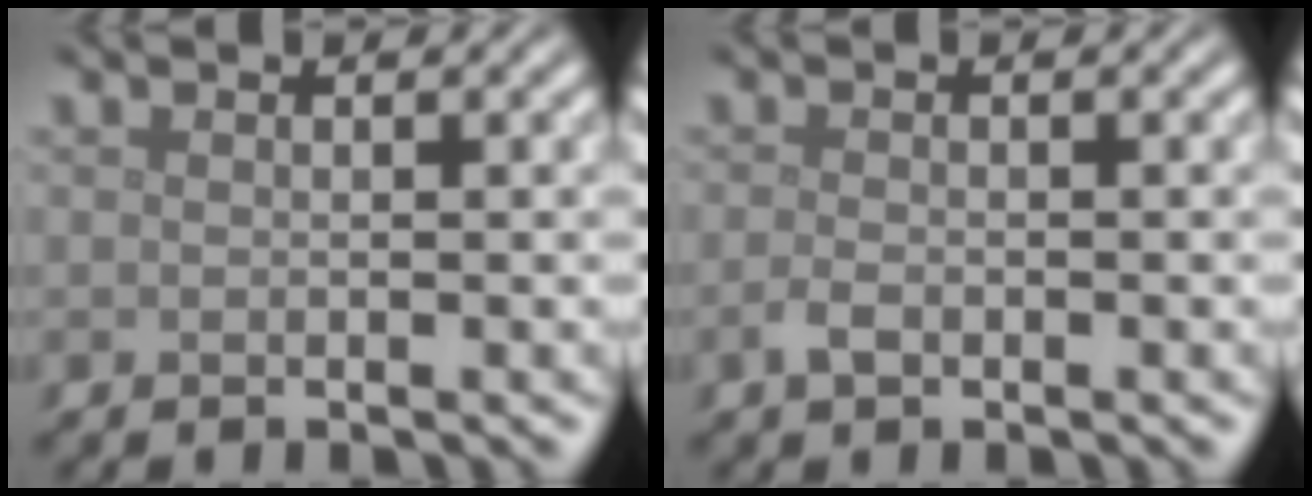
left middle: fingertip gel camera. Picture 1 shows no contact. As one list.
[{"total": 1.2, "force": [-0.5, 0.6, 0.9], "torque": [-0.021, -0.002, -0.012]}]